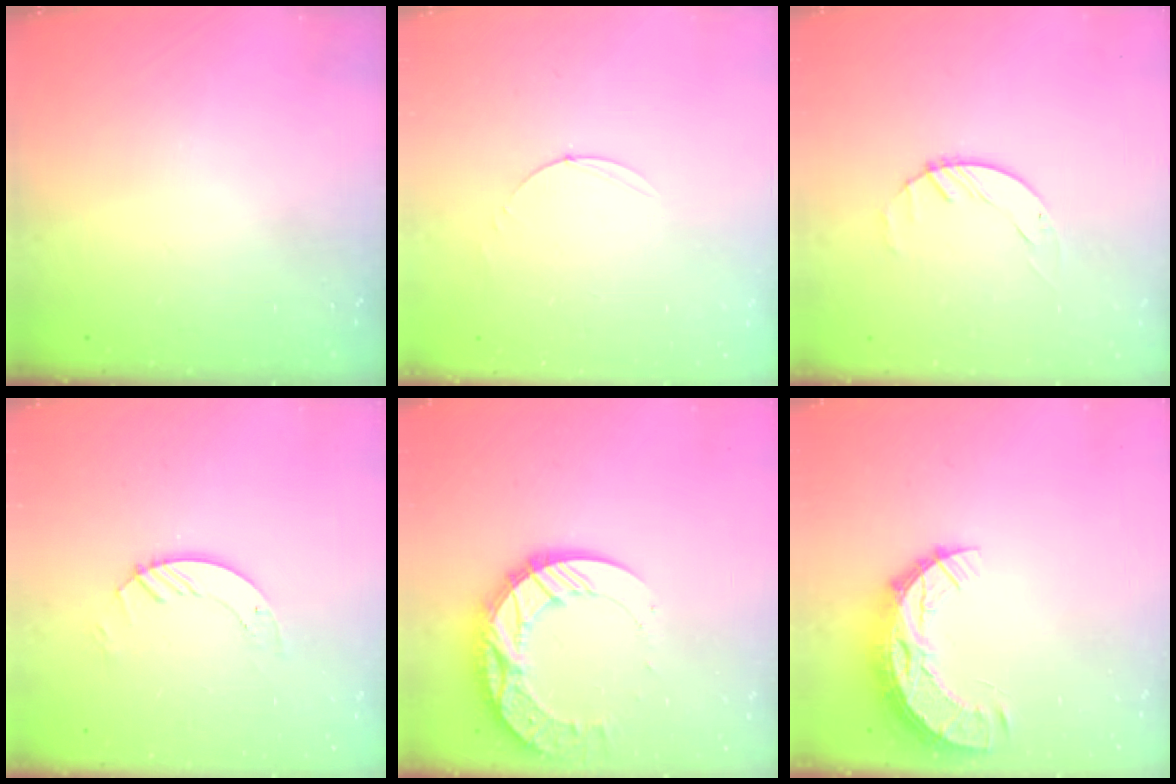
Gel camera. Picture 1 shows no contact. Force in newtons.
{"total": 2.8, "press": 2.8, "slide": 0.3}
{"total": 1.4, "press": 1.4, "slide": 0.2}
{"total": 4.0, "press": 4.0, "slide": 0.3}
{"total": 14.6, "press": 14.5, "slide": 1.1}
{"total": 11.8, "press": 11.8, "slide": 1.0}